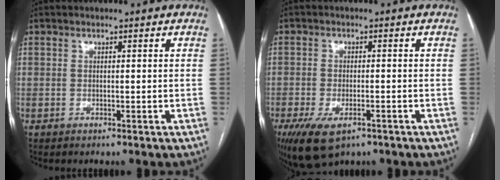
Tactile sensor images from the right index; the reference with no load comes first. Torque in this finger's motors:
{"motor_torque": [1.43, -0.71, 0.44, 0.10]}